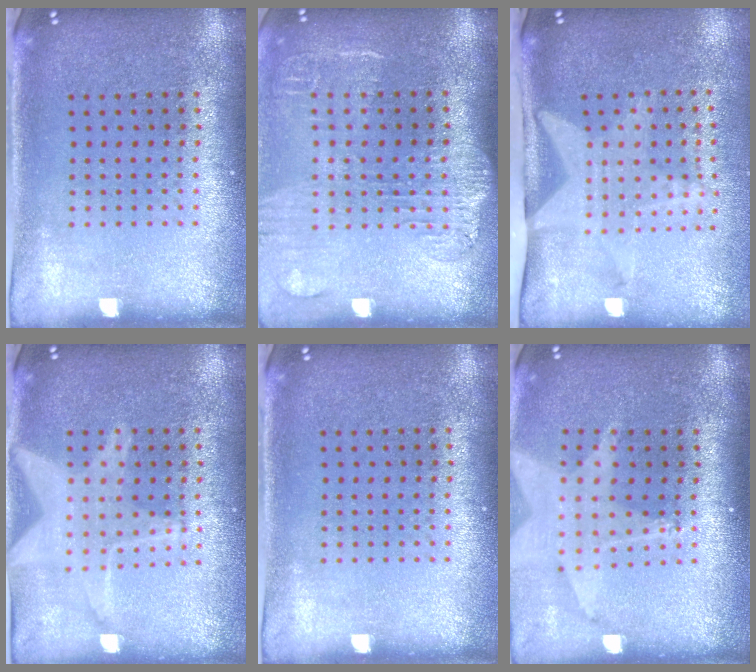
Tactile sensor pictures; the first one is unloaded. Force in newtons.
{"total": 1.8, "press": 1.5, "slide": 0.9}
{"total": 2.0, "press": 1.5, "slide": 1.3}
{"total": 1.8, "press": 1.8, "slide": 0.1}
{"total": 0.0}
{"total": 1.9, "press": 1.5, "slide": 1.2}